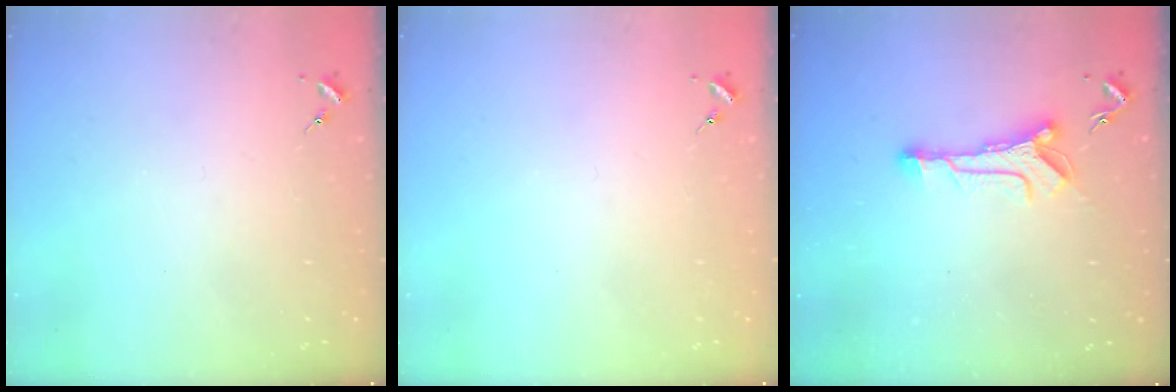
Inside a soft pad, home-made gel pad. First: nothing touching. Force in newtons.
{"total": 0.0}
{"total": 9.4, "press": 9.4, "slide": 0.2}